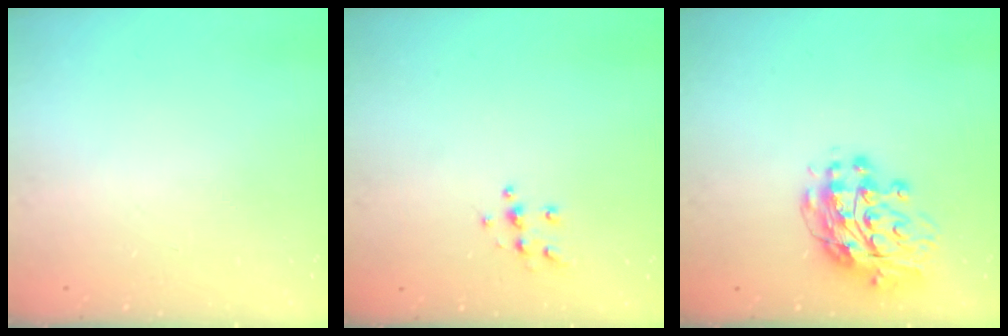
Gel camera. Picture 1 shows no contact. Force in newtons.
{"total": 5.3, "press": 5.2, "slide": 0.2}
{"total": 13.7, "press": 13.6, "slide": 1.5}